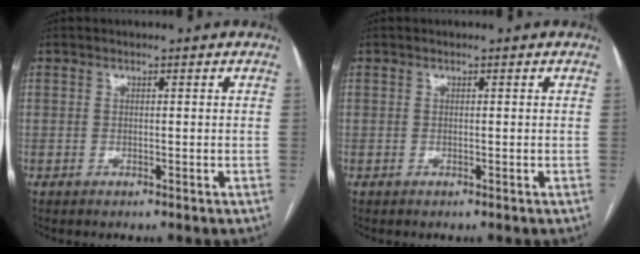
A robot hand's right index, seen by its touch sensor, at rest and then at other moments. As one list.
[{"total": 0.0}]